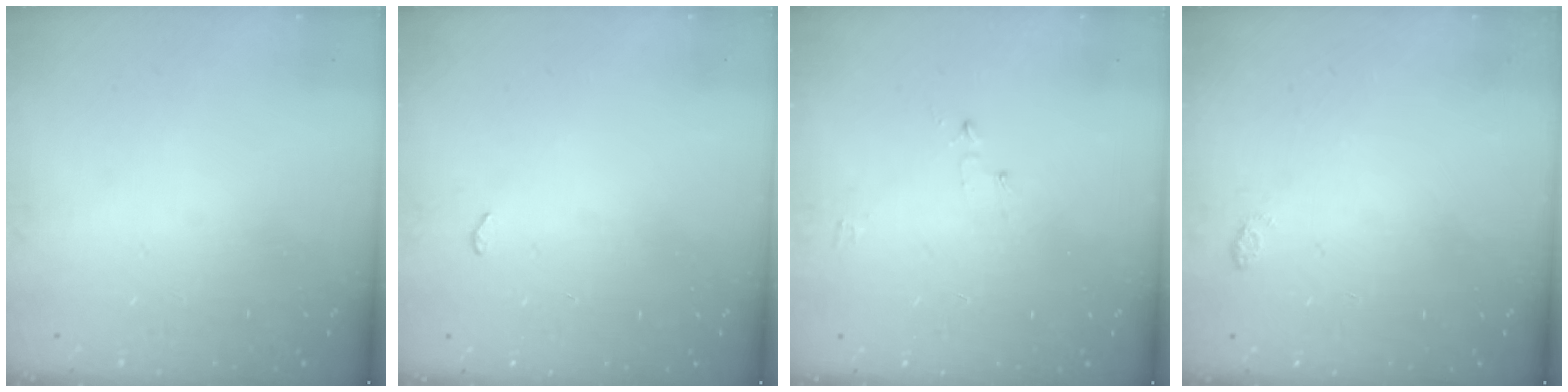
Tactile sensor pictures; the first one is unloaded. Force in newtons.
{"total": 2.2, "press": 2.2, "slide": 0.3}
{"total": 2.4, "press": 2.4, "slide": 0.3}
{"total": 4.3, "press": 4.3, "slide": 0.5}